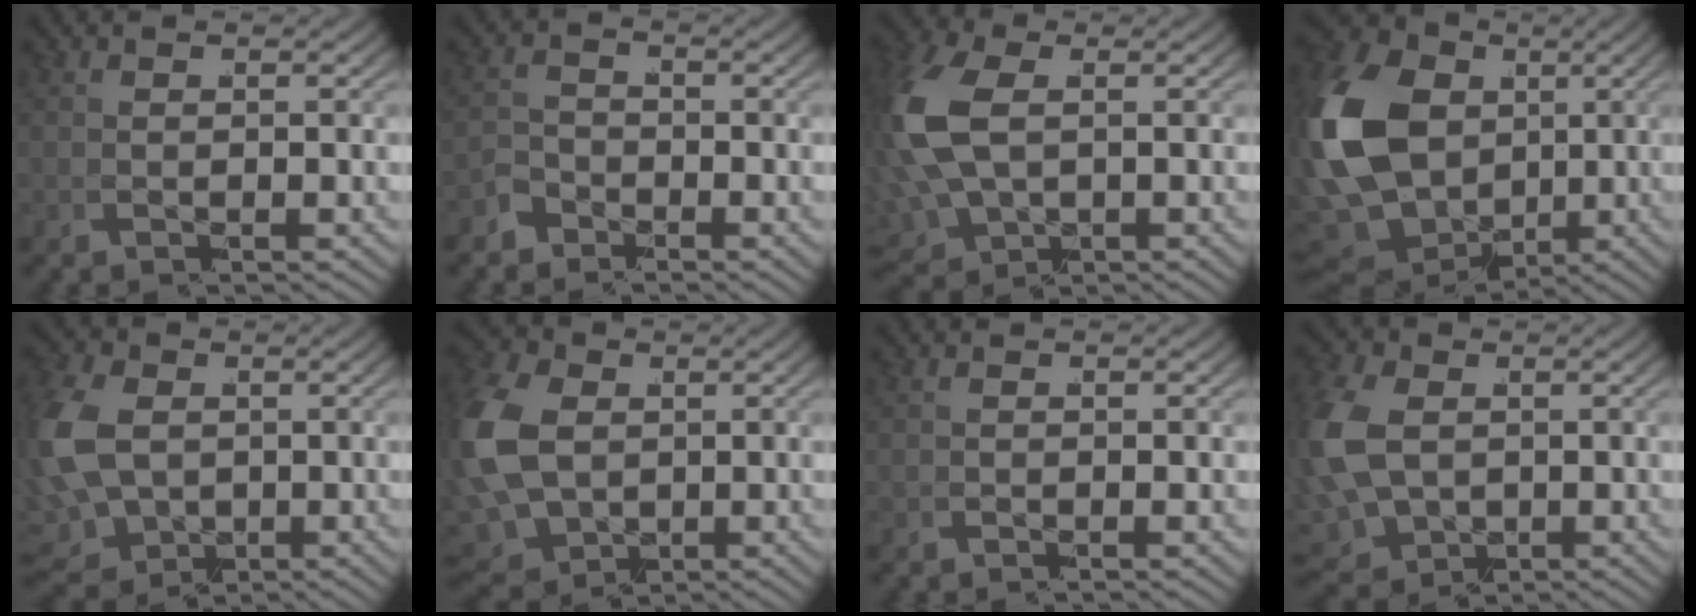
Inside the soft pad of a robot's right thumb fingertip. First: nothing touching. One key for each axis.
{"total": 2.3, "fx": -2.0, "fy": 1.2, "fz": 0.2, "tx": 0.007, "ty": -0.009, "tz": -0.036}
{"total": 9.0, "fx": 0.1, "fy": 6.7, "fz": 6.1, "tx": -0.173, "ty": -0.048, "tz": 0.037}
{"total": 18.8, "fx": 0.8, "fy": 14.8, "fz": 11.6, "tx": -0.303, "ty": -0.047, "tz": 0.030}
{"total": 10.8, "fx": -1.2, "fy": 8.6, "fz": 6.5, "tx": -0.172, "ty": -0.059, "tz": 0.013}
{"total": 12.2, "fx": -0.5, "fy": 9.8, "fz": 7.2, "tx": -0.197, "ty": -0.061, "tz": 0.027}
{"total": 0.0}
{"total": 9.8, "fx": -0.6, "fy": 7.7, "fz": 6.0, "tx": -0.166, "ty": -0.054, "tz": 0.024}